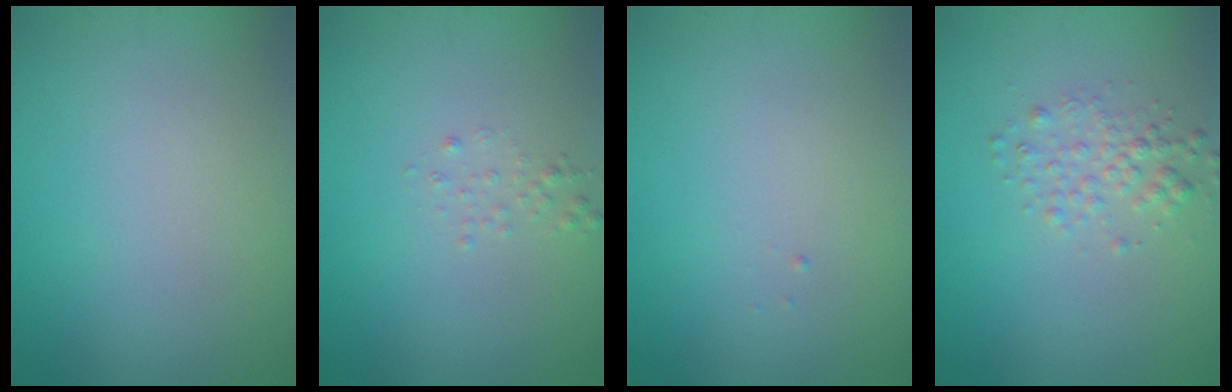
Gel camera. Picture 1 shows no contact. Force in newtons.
{"total": 0.8, "press": 0.8, "slide": 0.1}
{"total": 0.0}
{"total": 2.0, "press": 2.0, "slide": 0.1}